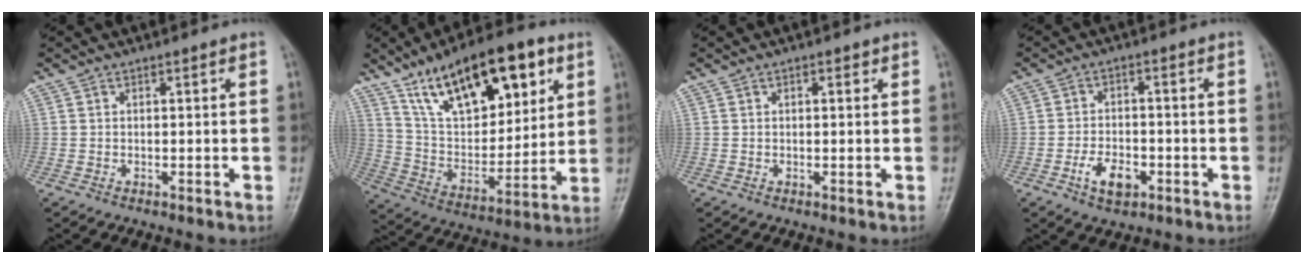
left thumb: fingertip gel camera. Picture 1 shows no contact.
{"total": 23.2, "force": [12.3, 10.5, 16.6], "torque": [-0.222, -0.036, 0.219]}
{"total": 1.0, "force": [0.5, 0.5, 0.7], "torque": [-0.008, 0.001, 0.004]}
{"total": 6.0, "force": [-2.6, 3.5, 4.1], "torque": [-0.065, 0.013, -0.044]}